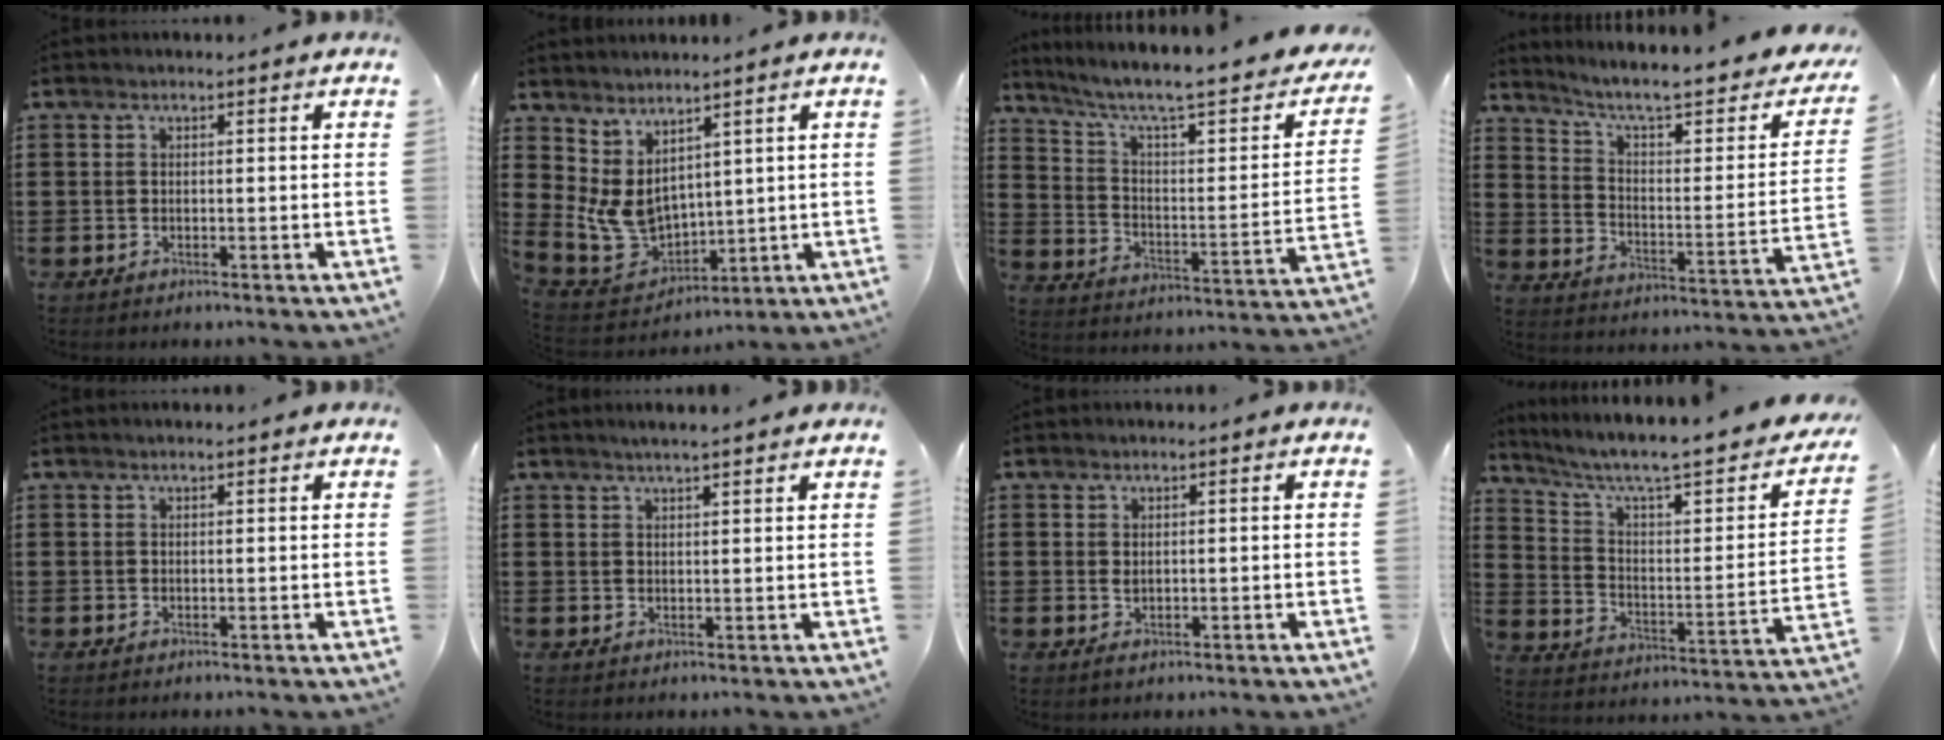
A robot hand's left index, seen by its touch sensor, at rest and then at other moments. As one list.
[{"total": 6.9, "force": [2.4, 5.5, 3.4], "torque": [-0.108, -0.011, 0.051]}, {"total": 7.4, "force": [4.9, 1.2, 5.4], "torque": [-0.115, -0.037, 0.073]}, {"total": 6.6, "force": [5.0, 1.2, 4.1], "torque": [-0.095, -0.042, 0.077]}, {"total": 0.5, "force": [0.4, 0.1, 0.3], "torque": [-0.007, 0.001, 0.008]}, {"total": 2.0, "force": [1.9, -0.2, 0.7], "torque": [-0.018, 0.002, 0.036]}, {"total": 0.9, "force": [0.1, 0.7, 0.6], "torque": [-0.013, 0.003, 0.001]}, {"total": 7.1, "force": [5.0, 1.1, 4.9], "torque": [-0.108, -0.044, 0.076]}]